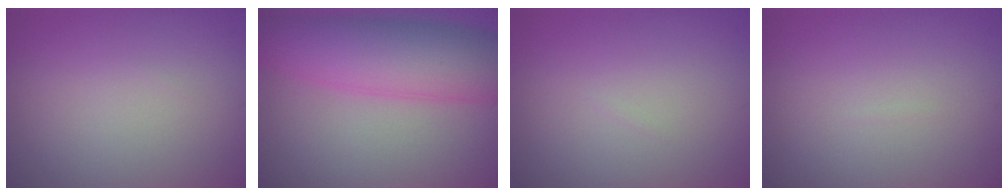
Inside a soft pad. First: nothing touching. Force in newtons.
{"total": 8.6, "press": 8.6, "slide": 0.3}
{"total": 0.0}
{"total": 0.0}